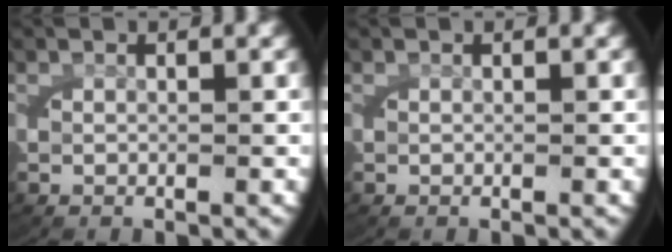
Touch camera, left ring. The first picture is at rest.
{"total": 0.0}